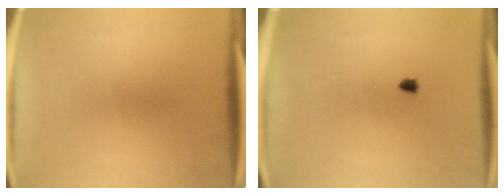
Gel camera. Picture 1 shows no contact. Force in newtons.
{"total": 0.6}